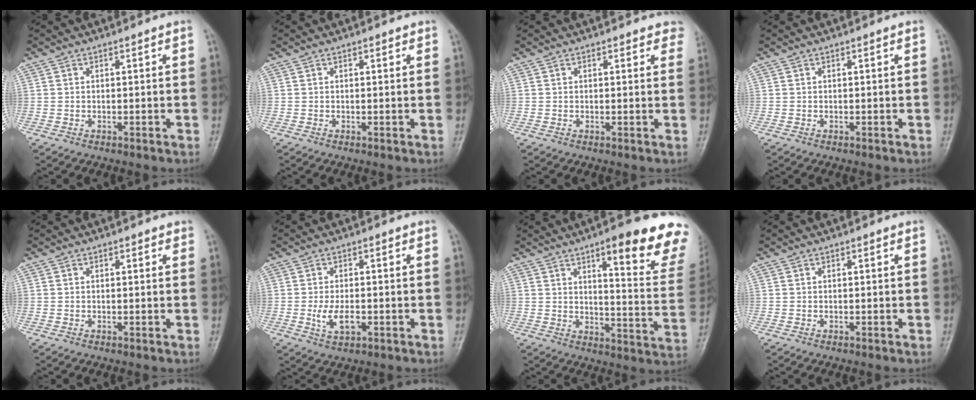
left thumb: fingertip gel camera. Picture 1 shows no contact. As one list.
[{"total": 0.9, "force": [0.4, 0.5, 0.5], "torque": [-0.001, 0.000, 0.002]}, {"total": 3.1, "force": [2.4, 1.6, 0.9], "torque": [0.023, -0.007, 0.011]}, {"total": 0.0}, {"total": 1.0, "force": [0.6, 0.6, 0.6], "torque": [0.000, -0.001, 0.003]}, {"total": 5.0, "force": [-1.2, 2.7, 4.0], "torque": [-0.073, -0.003, -0.020]}, {"total": 19.9, "force": [12.4, 4.0, 15.1], "torque": [-0.162, -0.062, 0.157]}, {"total": 0.0}]